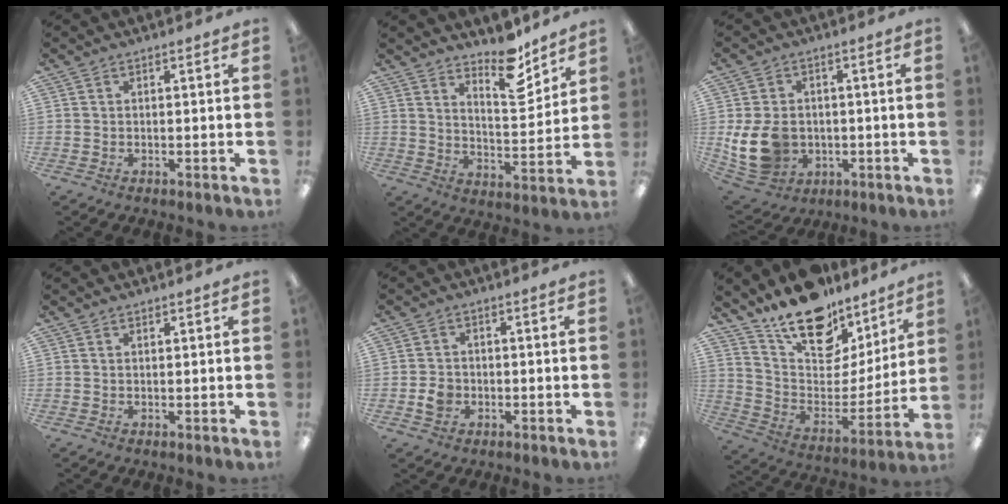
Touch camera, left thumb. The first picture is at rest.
{"total": 12.3, "force": [9.7, 4.4, 6.2], "torque": [-0.069, -0.073, 0.166]}
{"total": 11.8, "force": [-1.5, 9.5, 6.9], "torque": [-0.159, 0.003, -0.022]}
{"total": 0.6, "force": [0.5, 0.2, 0.2], "torque": [-0.004, 0.001, 0.010]}
{"total": 3.6, "force": [-0.9, 3.0, 1.7], "torque": [-0.019, 0.002, -0.015]}
{"total": 19.0, "force": [15.1, 9.2, 7.2], "torque": [-0.122, -0.113, 0.271]}